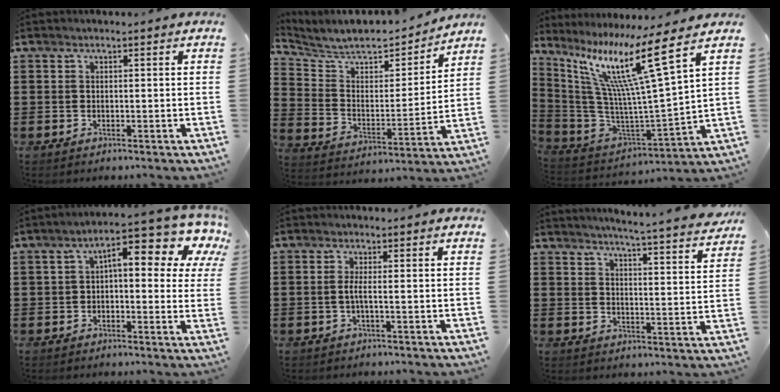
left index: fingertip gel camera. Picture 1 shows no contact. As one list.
[{"total": 6.4, "force": [5.9, 2.1, 1.6], "torque": [-0.068, -0.041, 0.098]}, {"total": 15.1, "force": [8.0, 0.8, 12.8], "torque": [-0.284, -0.045, 0.116]}, {"total": 9.8, "force": [4.5, 3.8, 7.9], "torque": [-0.123, -0.028, 0.064]}, {"total": 2.0, "force": [-0.4, -0.2, 1.9], "torque": [-0.043, -0.006, -0.013]}, {"total": 4.6, "force": [4.3, -1.0, 1.3], "torque": [-0.036, -0.039, 0.069]}]